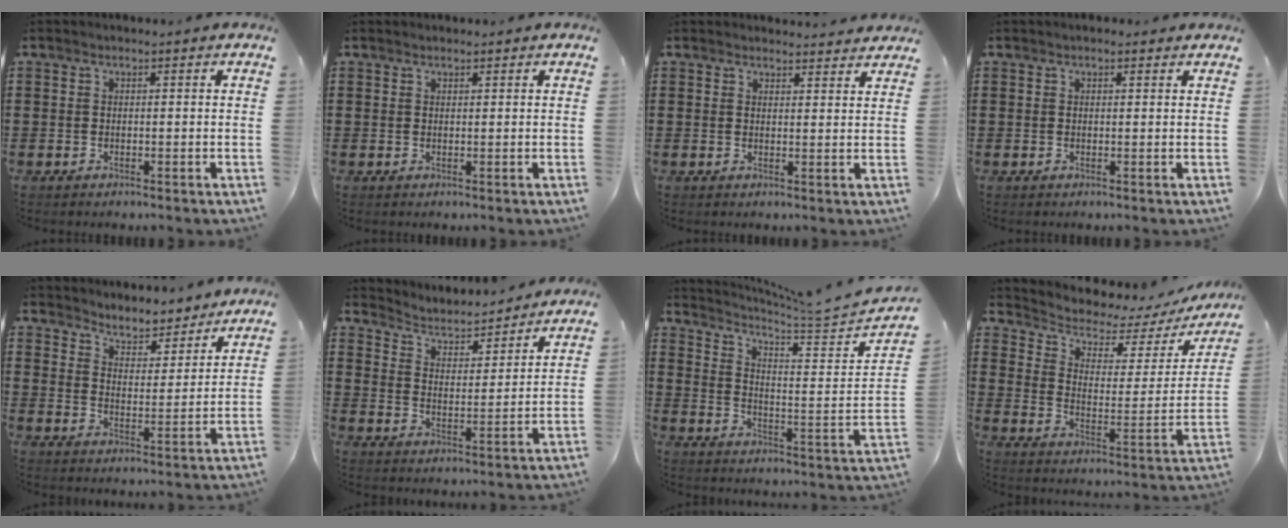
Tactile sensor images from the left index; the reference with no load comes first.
{"total": 0.7, "force": [0.6, 0.2, 0.1], "torque": [-0.003, 0.000, 0.013]}
{"total": 2.7, "force": [2.7, 0.3, 0.1], "torque": [-0.003, -0.013, 0.050]}
{"total": 0.9, "force": [0.6, 0.4, 0.4], "torque": [-0.009, 0.004, 0.012]}
{"total": 4.7, "force": [4.7, 0.6, 0.4], "torque": [-0.032, -0.032, 0.079]}
{"total": 3.1, "force": [3.0, 0.8, 0.4], "torque": [-0.028, -0.026, 0.042]}
{"total": 4.2, "force": [3.7, -0.4, 1.9], "torque": [-0.051, -0.051, 0.051]}
{"total": 4.4, "force": [3.6, 1.9, 1.8], "torque": [-0.058, -0.026, 0.056]}